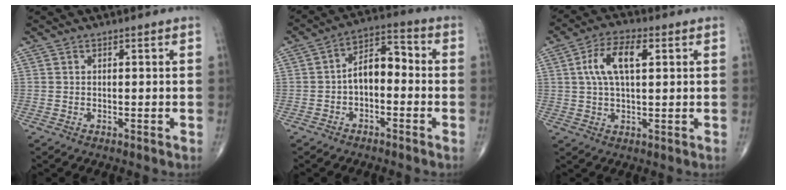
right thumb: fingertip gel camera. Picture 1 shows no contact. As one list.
[{"total": 7.8, "force": [-1.2, 4.6, 6.2], "torque": [-0.086, 0.039, -0.034]}, {"total": 9.1, "force": [2.3, 4.0, 7.9], "torque": [-0.155, 0.015, 0.039]}]